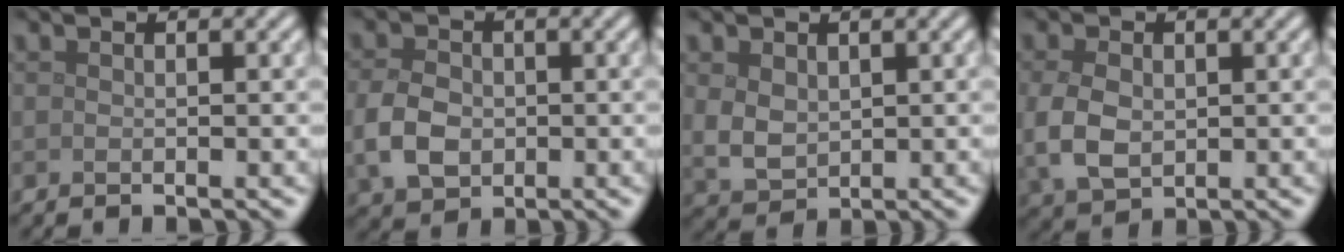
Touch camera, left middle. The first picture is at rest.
{"total": 4.5, "force": [-0.7, 3.4, 2.9], "torque": [-0.068, -0.004, -0.016]}
{"total": 2.9, "force": [0.6, 2.2, 1.8], "torque": [-0.046, -0.005, 0.016]}
{"total": 4.5, "force": [-0.2, 3.3, 3.1], "torque": [-0.079, -0.004, 0.000]}